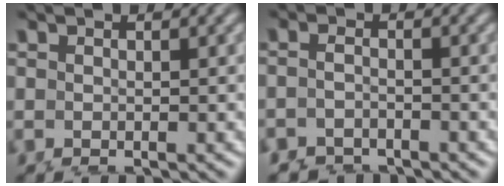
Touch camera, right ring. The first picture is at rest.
{"total": 1.8, "force": [-1.7, 0.5, -0.2], "torque": [-0.002, -0.009, -0.026]}